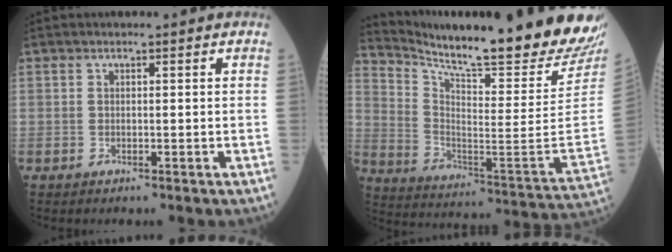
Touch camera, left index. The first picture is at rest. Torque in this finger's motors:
{"motor_torque": [0.04, -1.48, 0.24, 0.13]}